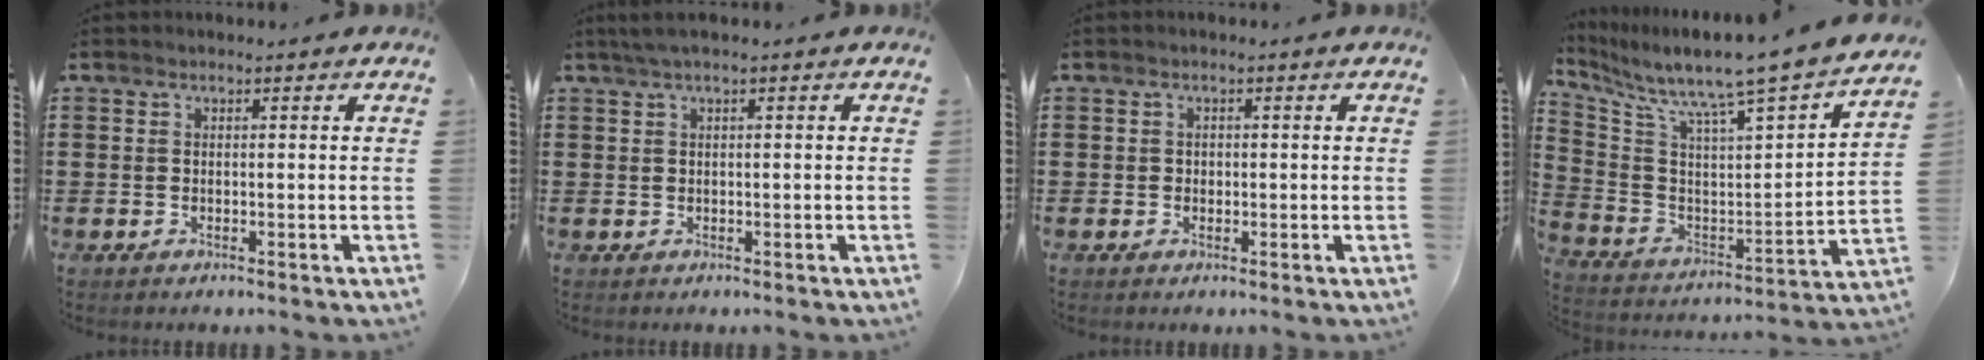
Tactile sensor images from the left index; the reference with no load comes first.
{"total": 1.3, "force": [0.4, 0.0, 1.3], "torque": [-0.021, -0.001, 0.008]}
{"total": 0.7, "force": [0.1, 0.6, 0.2], "torque": [-0.005, 0.005, 0.002]}
{"total": 7.5, "force": [6.9, -1.2, 2.7], "torque": [-0.080, -0.081, 0.101]}